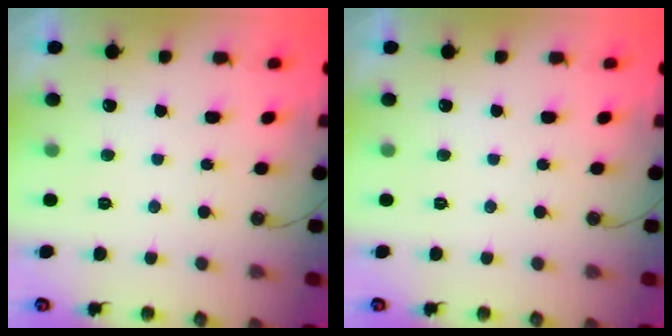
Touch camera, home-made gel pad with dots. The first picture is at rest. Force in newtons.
{"total": 0.0}